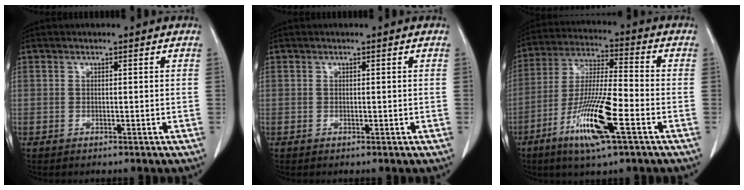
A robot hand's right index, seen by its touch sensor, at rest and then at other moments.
{"total": 0.0}
{"total": 14.0, "force": [-6.1, 1.3, 12.5], "torque": [-0.248, -0.017, -0.113]}